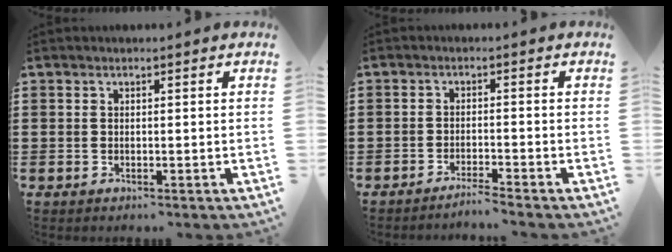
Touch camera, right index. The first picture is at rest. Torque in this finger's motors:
{"motor_torque": [-0.14, 0.14, 0.03, 0.00]}